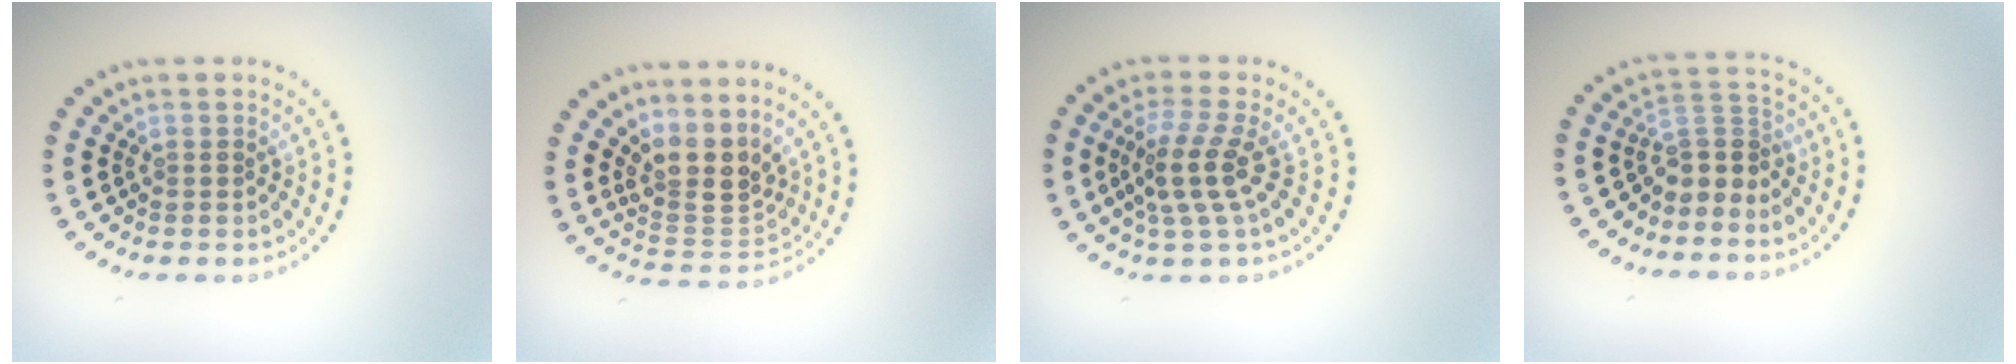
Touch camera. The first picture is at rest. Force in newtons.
{"total": 3.7, "press": 2.9, "slide": 2.3}
{"total": 3.5, "press": 2.9, "slide": 2.1}
{"total": 2.9, "press": 2.0, "slide": 2.1}